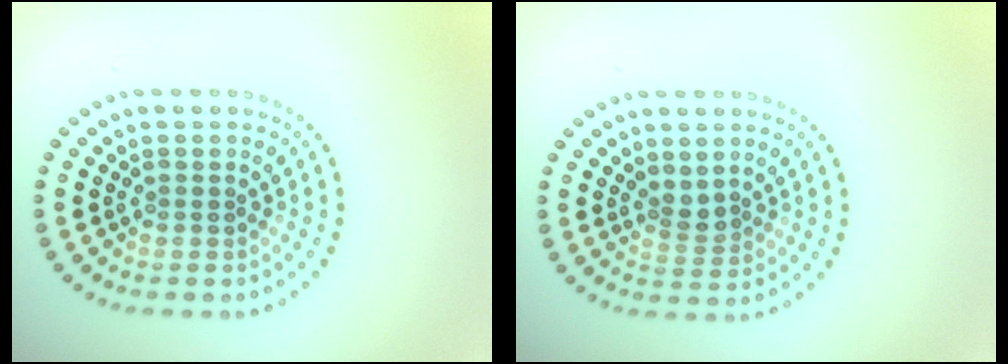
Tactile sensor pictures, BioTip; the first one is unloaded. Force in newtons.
{"total": 1.5, "press": 1.3, "slide": 0.9}